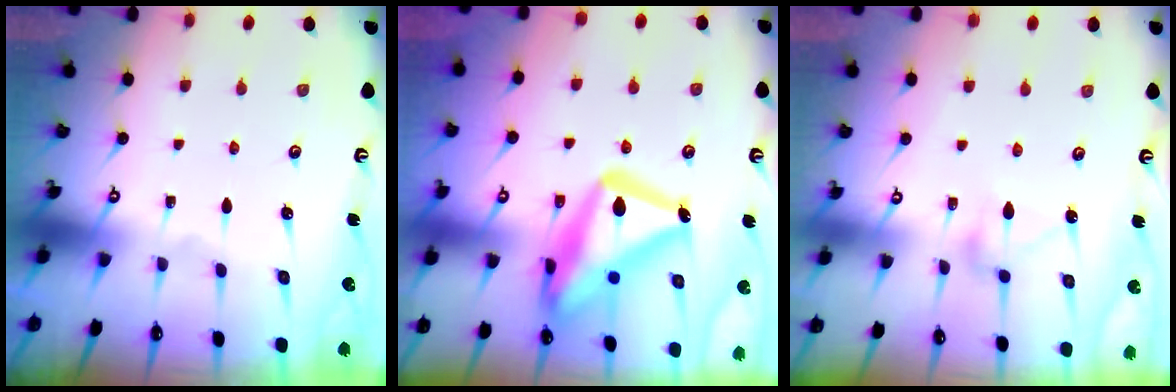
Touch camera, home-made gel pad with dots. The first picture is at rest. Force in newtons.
{"total": 21.3, "press": 21.3, "slide": 1.7}
{"total": 8.7, "press": 8.7, "slide": 0.4}